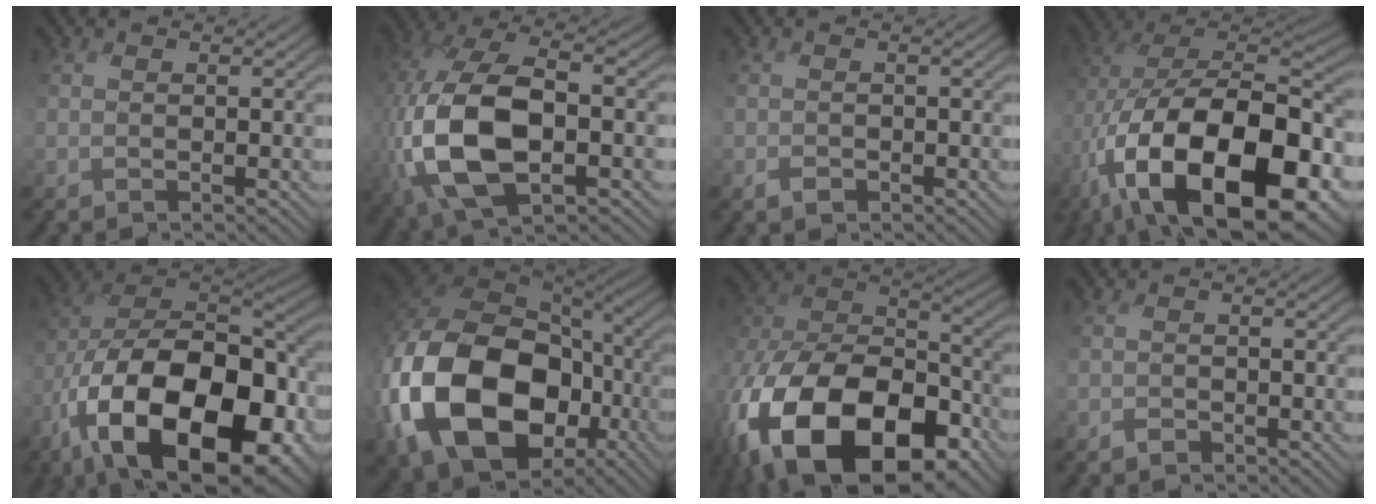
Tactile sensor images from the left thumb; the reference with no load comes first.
{"total": 16.2, "force": [-3.2, 9.2, 13.0], "torque": [-0.313, -0.025, -0.045]}
{"total": 1.1, "force": [-0.9, 0.7, 0.1], "torque": [-0.002, -0.003, -0.023]}
{"total": 21.3, "force": [-9.4, 10.8, 15.8], "torque": [-0.310, -0.027, -0.144]}
{"total": 20.7, "force": [-9.9, 10.9, 14.6], "torque": [-0.278, -0.031, -0.159]}
{"total": 20.4, "force": [-5.3, 15.1, 12.6], "torque": [-0.324, -0.034, -0.087]}
{"total": 22.5, "force": [-13.3, 12.6, 13.0], "torque": [-0.297, -0.090, -0.201]}
{"total": 1.3, "force": [-1.1, 0.5, -0.3], "torque": [0.004, -0.001, -0.027]}